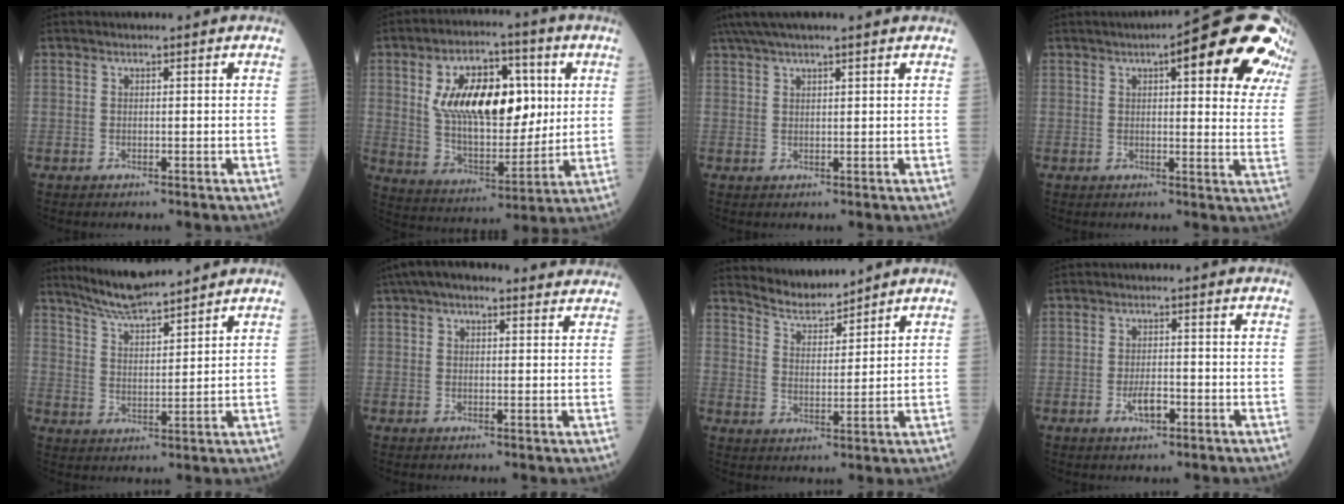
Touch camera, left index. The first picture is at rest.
{"total": 17.1, "force": [4.1, 8.4, 14.4], "torque": [-0.255, 0.022, 0.072]}
{"total": 8.8, "force": [7.1, 0.5, 5.1], "torque": [-0.089, 0.049, 0.111]}
{"total": 16.8, "force": [9.5, 3.4, 13.5], "torque": [-0.170, 0.010, 0.105]}
{"total": 8.5, "force": [7.9, 0.3, 3.0], "torque": [-0.066, 0.012, 0.149]}
{"total": 11.2, "force": [9.1, 3.6, 5.6], "torque": [-0.081, 0.049, 0.120]}
{"total": 5.4, "force": [5.4, 0.4, 0.2], "torque": [-0.011, 0.004, 0.105]}
{"total": 3.0, "force": [-1.4, 1.0, 2.4], "torque": [-0.047, -0.001, -0.025]}